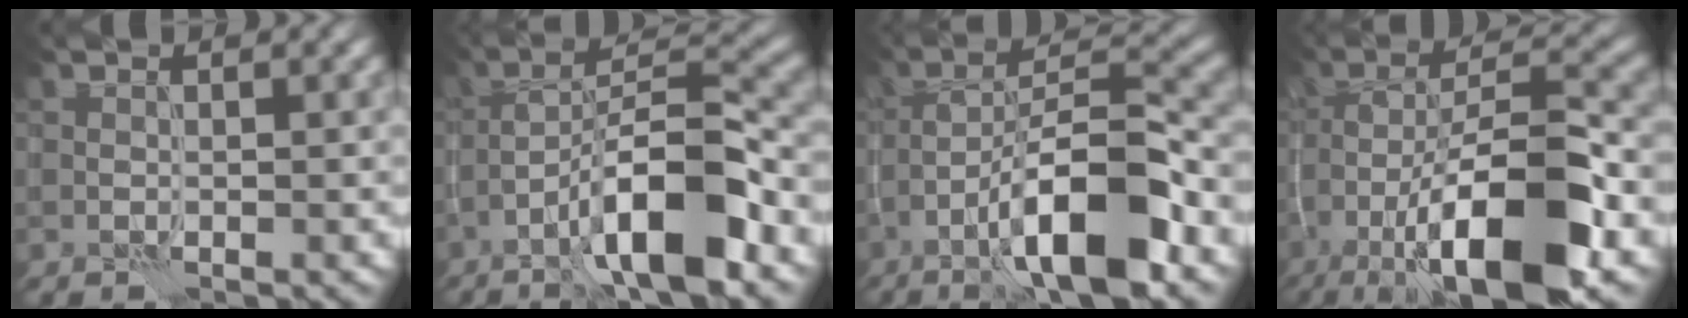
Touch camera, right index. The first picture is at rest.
{"total": 9.7, "force": [-4.8, 2.3, 8.1], "torque": [-0.129, 0.022, -0.087]}
{"total": 10.7, "force": [-5.2, 2.7, 8.9], "torque": [-0.142, 0.018, -0.092]}
{"total": 13.6, "force": [-6.7, 4.3, 11.1], "torque": [-0.197, 0.004, -0.115]}